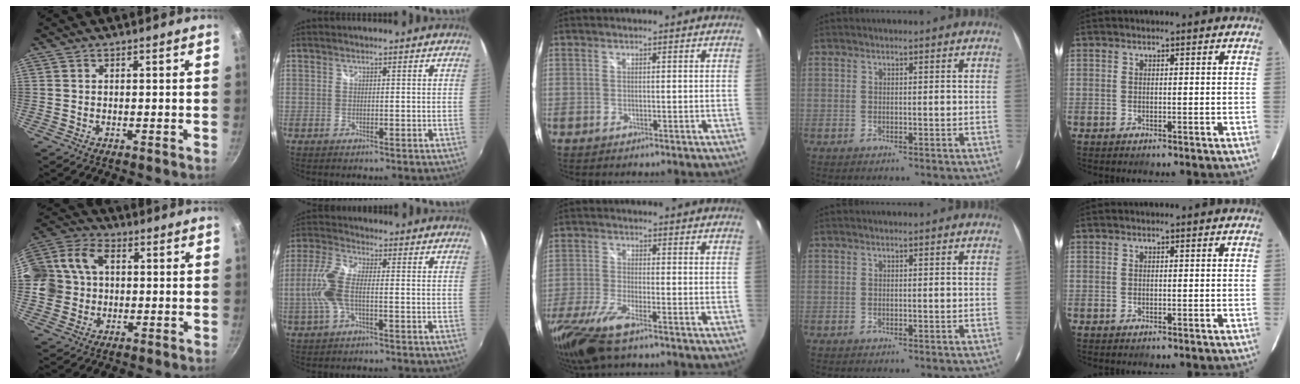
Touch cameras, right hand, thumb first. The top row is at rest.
{"thumb": {"total": 13.9, "force": [1.2, 11.4, 7.9], "torque": [-0.141, 0.030, 0.010]}, "index": {"total": 8.7, "force": [-1.3, 2.9, 8.0], "torque": [-0.185, 0.005, -0.028]}, "middle": {"total": 11.7, "force": [-8.0, 2.8, 8.0], "torque": [-0.188, -0.046, -0.154]}}